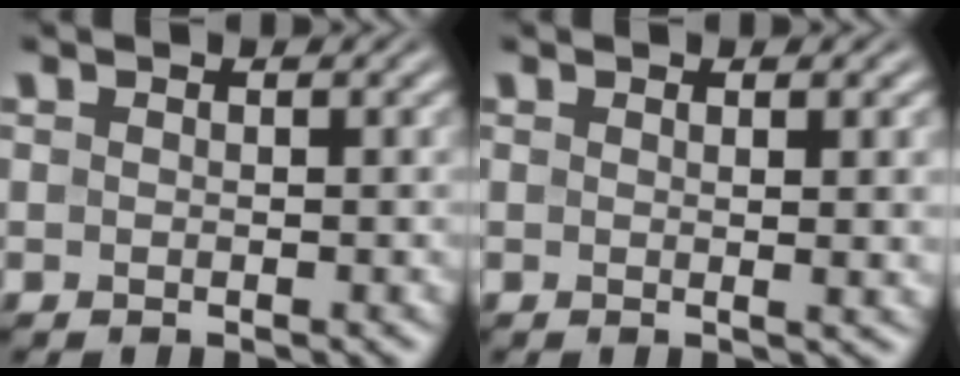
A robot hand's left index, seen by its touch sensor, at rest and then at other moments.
{"total": 3.2, "force": [0.6, 0.9, 3.0], "torque": [-0.031, 0.003, 0.008]}